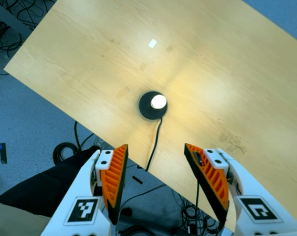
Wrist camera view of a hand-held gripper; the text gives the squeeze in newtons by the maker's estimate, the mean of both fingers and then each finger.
{"total": 0.0}